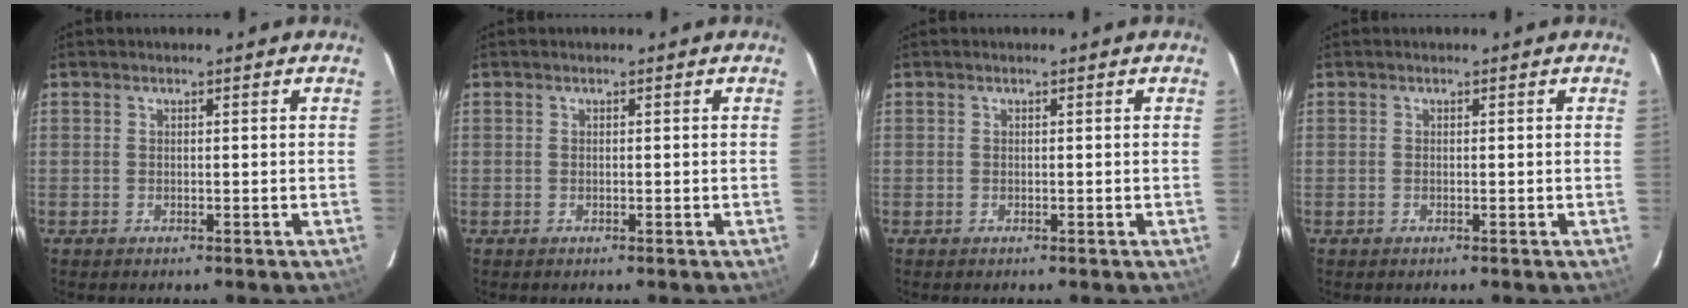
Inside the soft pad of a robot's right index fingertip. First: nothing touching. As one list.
[{"total": 0.0}, {"total": 0.0}, {"total": 0.0}]